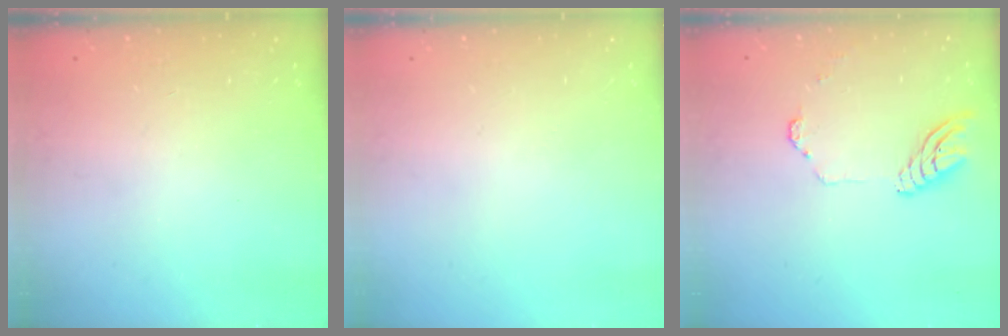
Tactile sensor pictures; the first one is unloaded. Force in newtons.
{"total": 0.0}
{"total": 10.5, "press": 10.4, "slide": 1.1}